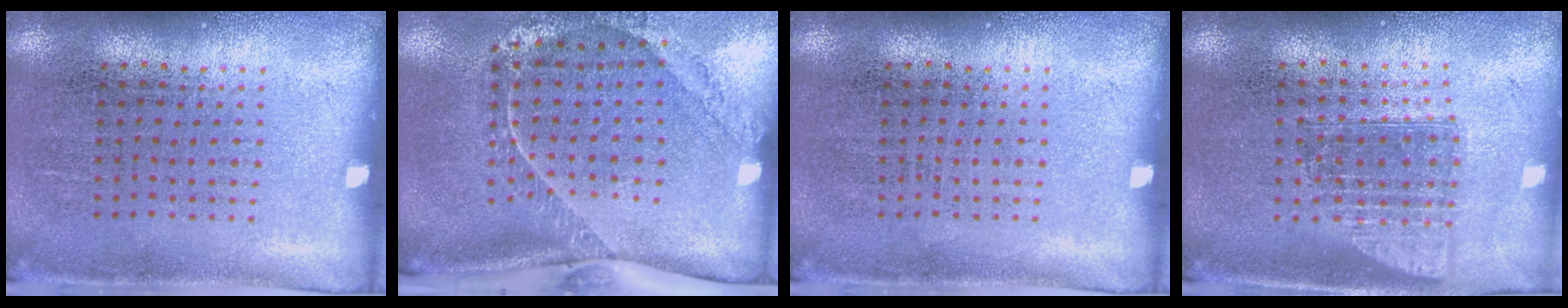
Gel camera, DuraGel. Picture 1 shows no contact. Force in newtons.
{"total": 2.4, "press": 1.7, "slide": 1.8}
{"total": 0.0}
{"total": 1.5, "press": 1.1, "slide": 0.9}